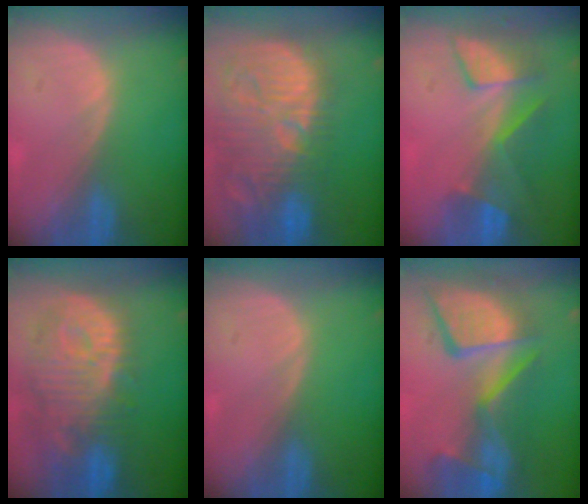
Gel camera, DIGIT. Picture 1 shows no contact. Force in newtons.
{"total": 15.4, "press": 13.4, "slide": 7.5}
{"total": 8.5, "press": 7.3, "slide": 4.3}
{"total": 13.0, "press": 11.3, "slide": 6.3}
{"total": 0.0}
{"total": 13.5, "press": 11.2, "slide": 7.6}